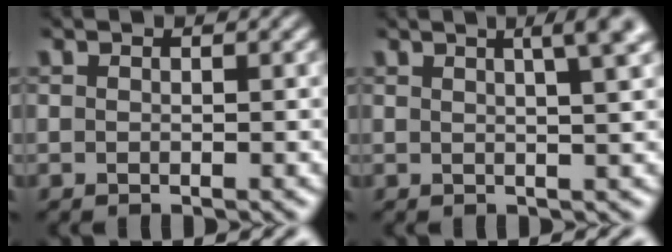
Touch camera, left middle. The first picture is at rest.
{"total": 5.8, "force": [2.8, 2.0, 4.6], "torque": [-0.029, 0.036, 0.007]}